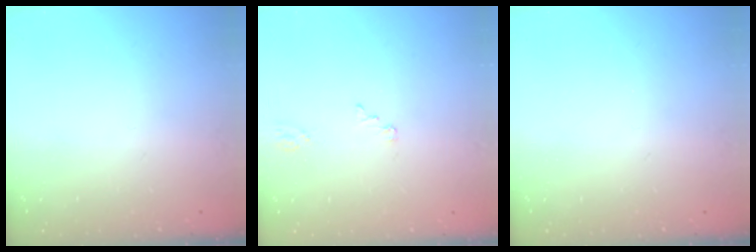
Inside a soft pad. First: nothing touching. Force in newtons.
{"total": 1.2, "press": 1.2, "slide": 0.1}
{"total": 0.0}